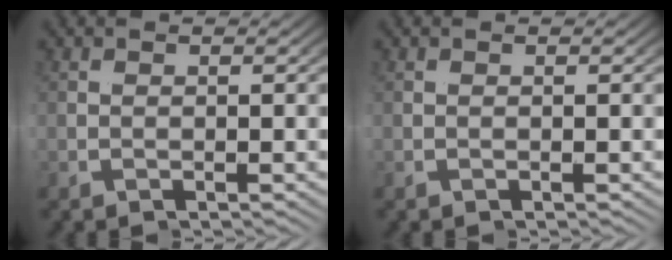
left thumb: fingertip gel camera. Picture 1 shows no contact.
{"total": 0.0}